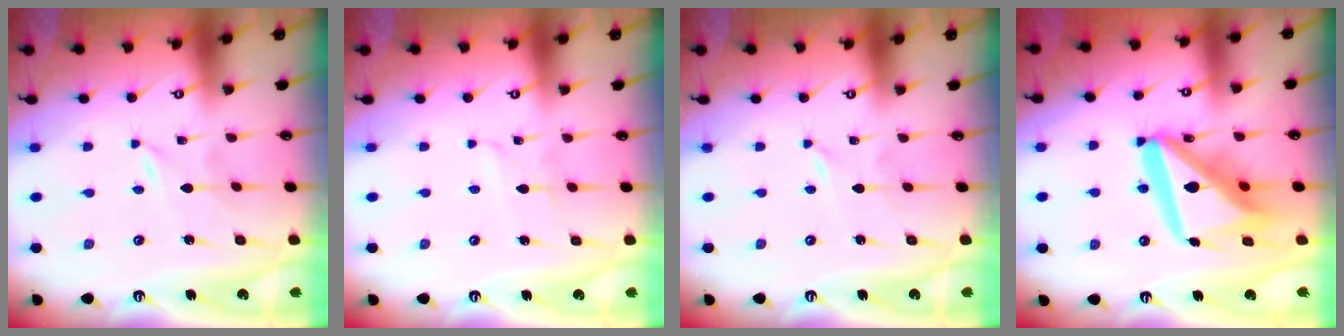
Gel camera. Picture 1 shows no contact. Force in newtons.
{"total": 2.7, "press": 2.7, "slide": 0.3}
{"total": 0.0}
{"total": 20.2, "press": 20.1, "slide": 2.6}